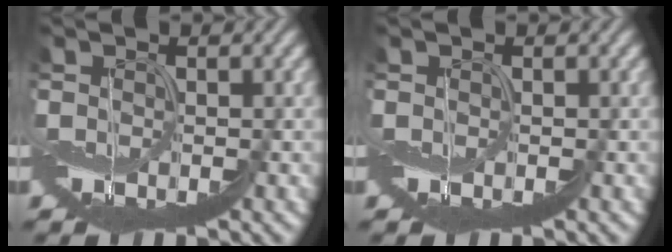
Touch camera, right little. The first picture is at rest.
{"total": 0.0}